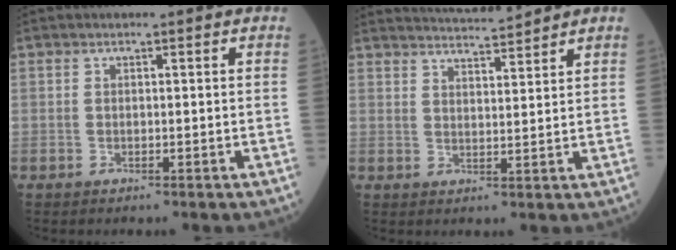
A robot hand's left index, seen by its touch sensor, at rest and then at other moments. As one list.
[{"total": 6.9, "force": [6.8, -0.6, 1.5], "torque": [-0.029, 0.009, 0.103]}]